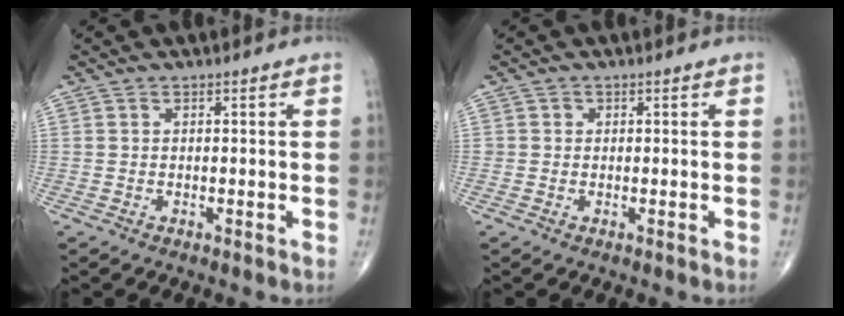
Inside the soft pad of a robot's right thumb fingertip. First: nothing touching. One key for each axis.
{"total": 0.9, "fx": 0.1, "fy": 0.9, "fz": 0.1, "tx": 0.007, "ty": 0.003, "tz": 0.000}